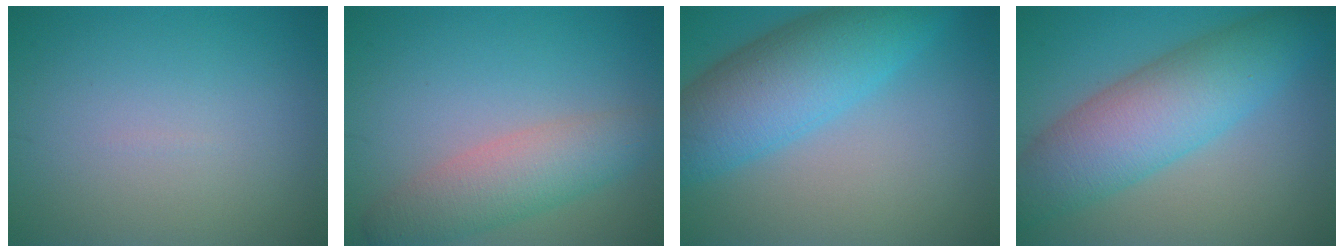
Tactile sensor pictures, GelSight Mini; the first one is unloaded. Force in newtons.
{"total": 4.7, "press": 4.7, "slide": 0.3}
{"total": 8.6, "press": 8.6, "slide": 0.1}
{"total": 8.4, "press": 8.4, "slide": 0.5}